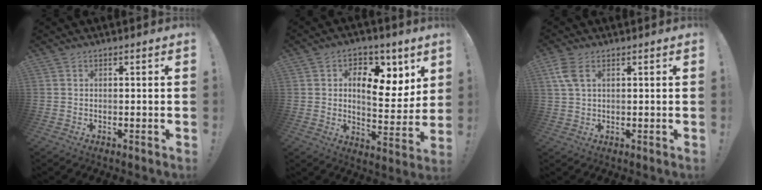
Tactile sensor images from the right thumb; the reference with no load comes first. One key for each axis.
{"total": 11.4, "fx": 4.9, "fy": 6.5, "fz": 8.0, "tx": -0.098, "ty": -0.041, "tz": 0.085}
{"total": 5.3, "fx": 2.2, "fy": 2.8, "fz": 3.9, "tx": -0.082, "ty": -0.003, "tz": 0.042}